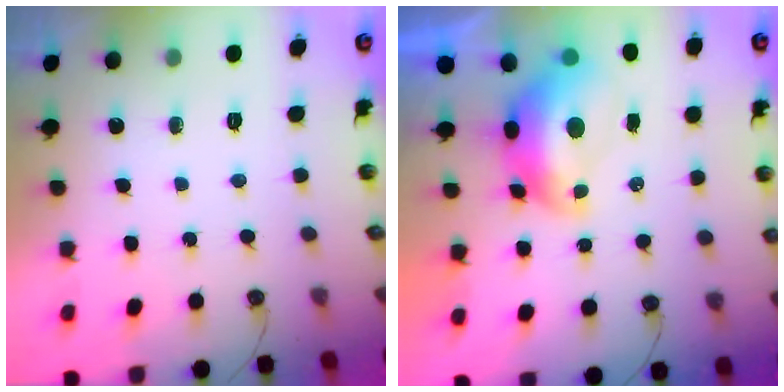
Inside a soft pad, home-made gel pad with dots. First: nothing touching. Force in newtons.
{"total": 2.8, "press": 2.7, "slide": 0.8}